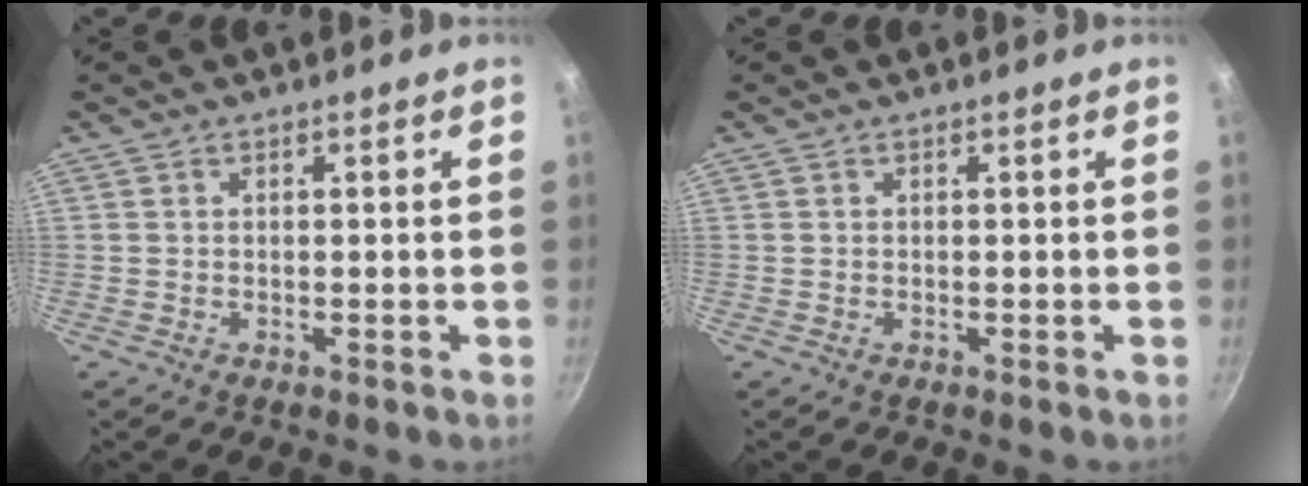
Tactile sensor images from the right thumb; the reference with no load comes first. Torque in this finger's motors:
{"motor_torque": [0.00, 0.00, -0.11, 0.11, 0.00]}